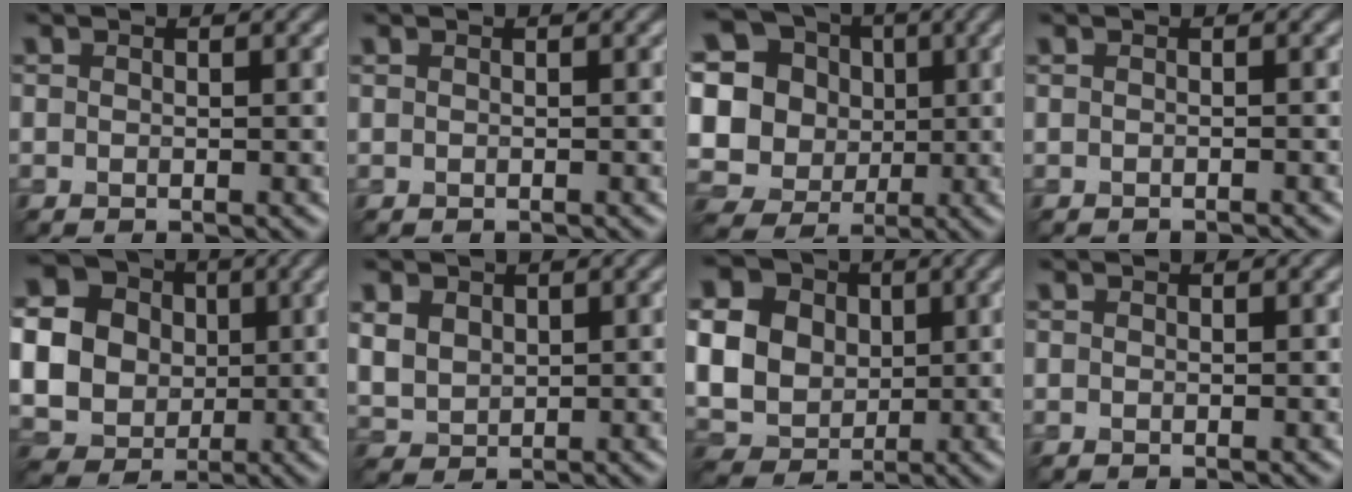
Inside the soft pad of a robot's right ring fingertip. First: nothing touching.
{"total": 0.0}
{"total": 19.1, "force": [2.8, 17.7, 6.6], "torque": [-0.190, 0.010, 0.031]}
{"total": 1.1, "force": [-1.0, 0.2, 0.4], "torque": [0.005, -0.004, -0.017]}
{"total": 16.3, "force": [1.3, 15.3, 5.6], "torque": [-0.185, -0.002, 0.007]}
{"total": 3.4, "force": [1.4, 2.6, 1.6], "torque": [-0.047, 0.002, 0.029]}
{"total": 13.3, "force": [2.7, 11.6, 5.9], "torque": [-0.160, 0.010, 0.048]}
{"total": 0.0}